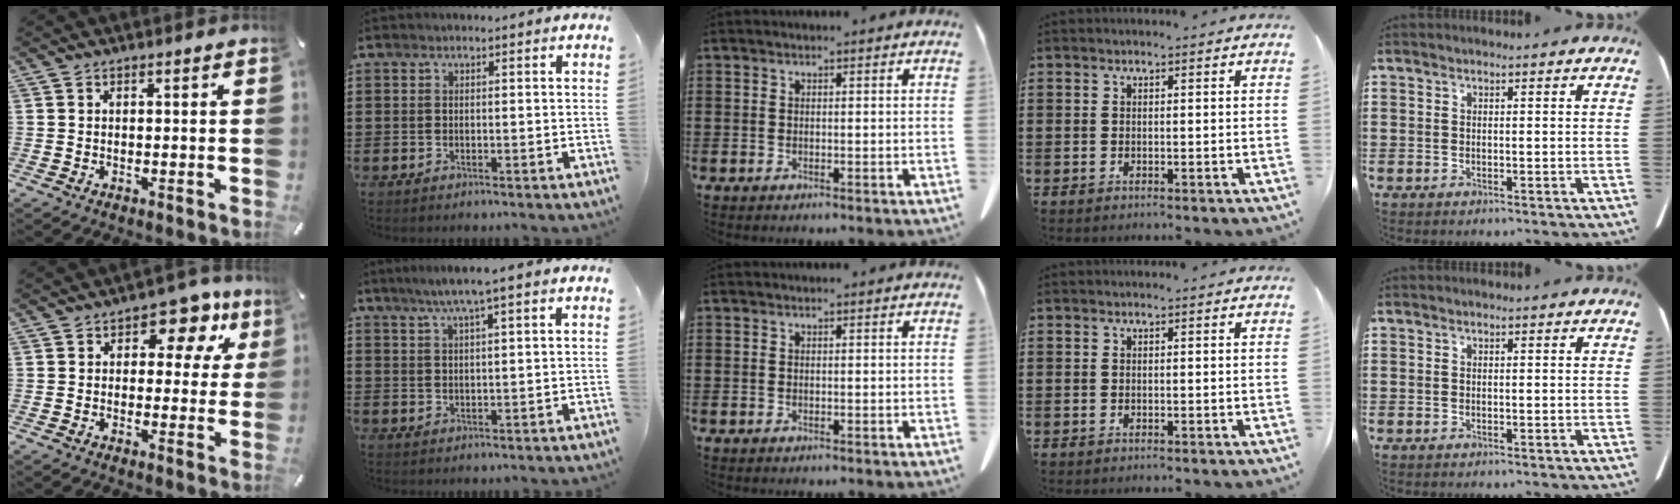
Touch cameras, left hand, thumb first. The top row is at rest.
{"thumb": {"total": 10.2, "force": [4.8, 6.4, 6.4], "torque": [-0.069, -0.021, 0.076]}, "index": {"total": 4.0, "force": [2.3, -0.1, 3.3], "torque": [-0.067, 0.004, 0.039]}}